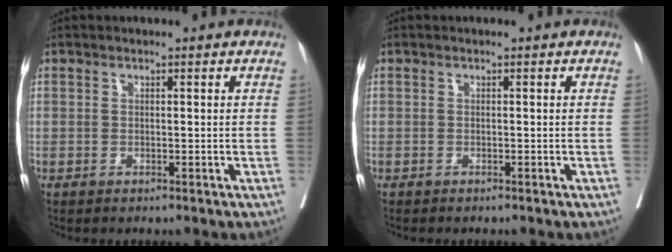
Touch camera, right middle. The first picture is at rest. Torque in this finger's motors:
{"motor_torque": [0.71, -0.98, 0.07, 0.02]}